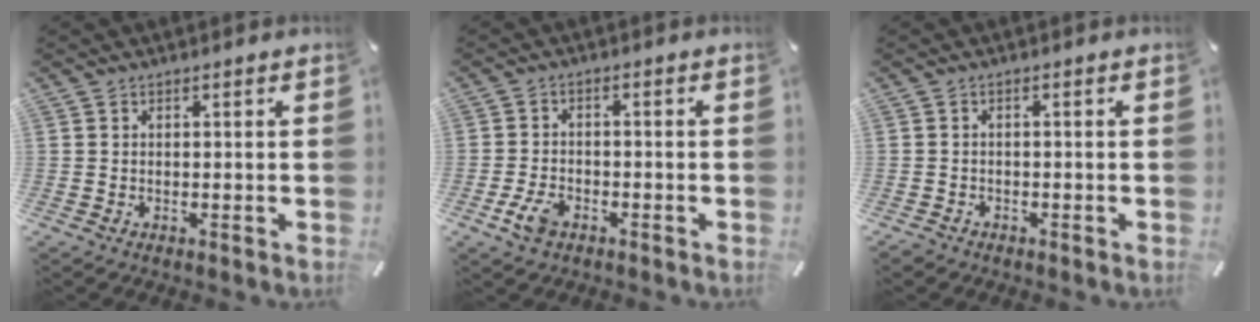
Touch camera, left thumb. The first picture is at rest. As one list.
[{"total": 4.9, "force": [-2.7, 2.9, 3.0], "torque": [-0.072, 0.006, -0.052]}, {"total": 1.5, "force": [-1.1, 0.9, 0.4], "torque": [-0.007, 0.006, -0.025]}]